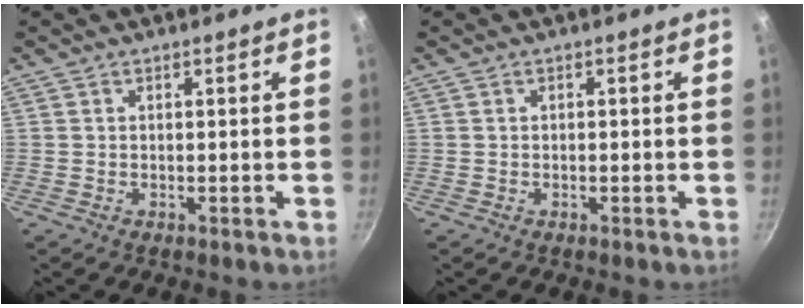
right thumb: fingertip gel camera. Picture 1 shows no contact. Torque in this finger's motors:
{"motor_torque": [-0.08, -0.20, 0.03, -0.30, -0.03]}